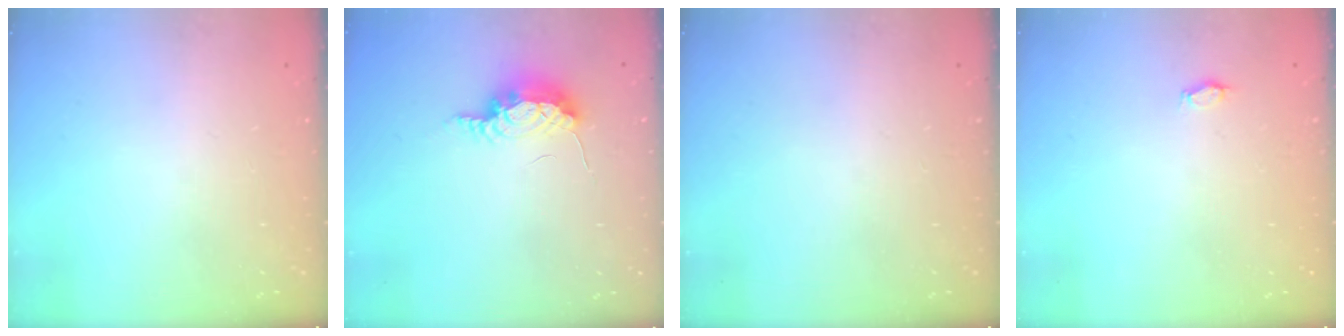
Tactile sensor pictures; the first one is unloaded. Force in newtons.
{"total": 7.4, "press": 7.1, "slide": 1.9}
{"total": 0.0}
{"total": 2.7, "press": 2.4, "slide": 1.1}